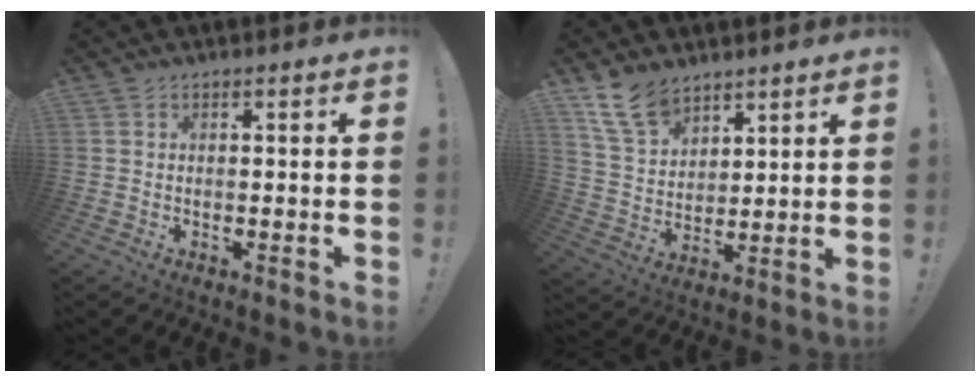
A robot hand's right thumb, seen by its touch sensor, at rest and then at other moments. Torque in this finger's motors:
{"motor_torque": [0.27, 2.51, 0.64, 0.54, 0.02]}